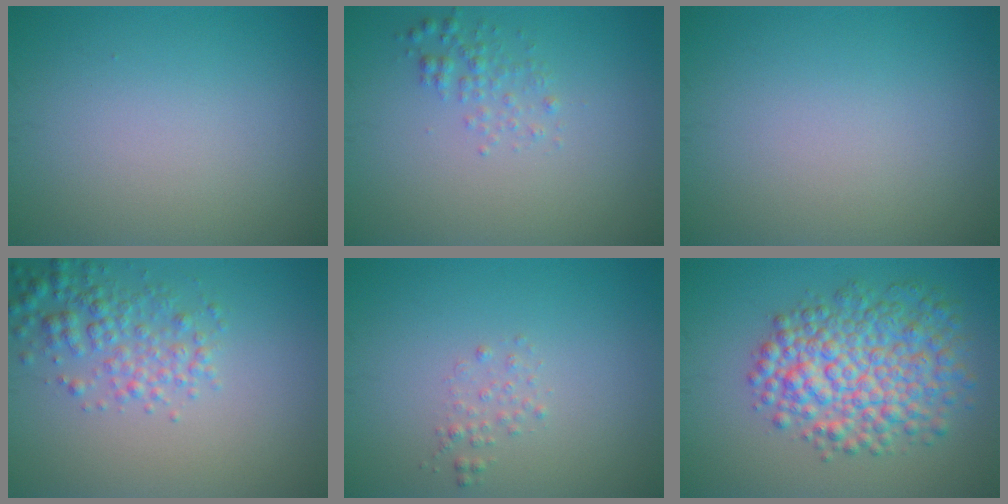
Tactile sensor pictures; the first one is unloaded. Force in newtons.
{"total": 1.5, "press": 1.5, "slide": 0.0}
{"total": 0.0}
{"total": 3.3, "press": 3.3, "slide": 0.1}
{"total": 1.0, "press": 1.0, "slide": 0.0}
{"total": 7.9, "press": 7.9, "slide": 0.2}